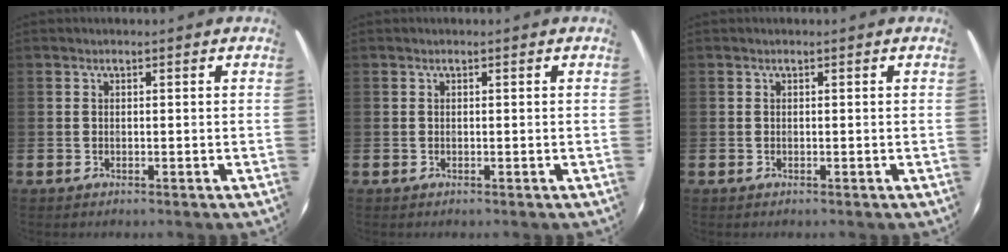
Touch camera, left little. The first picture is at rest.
{"total": 0.0}
{"total": 0.0}